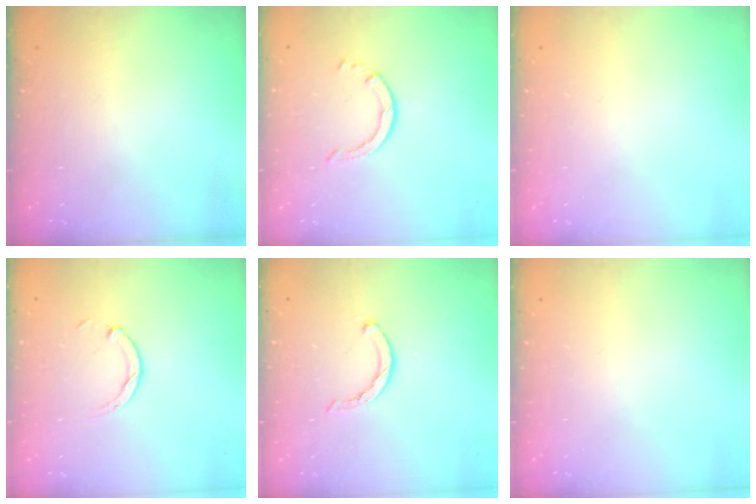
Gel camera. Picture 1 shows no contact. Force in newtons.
{"total": 0.8, "press": 0.7, "slide": 0.2}
{"total": 0.0}
{"total": 2.9, "press": 2.9, "slide": 0.4}
{"total": 3.5, "press": 3.5, "slide": 0.3}
{"total": 0.0}